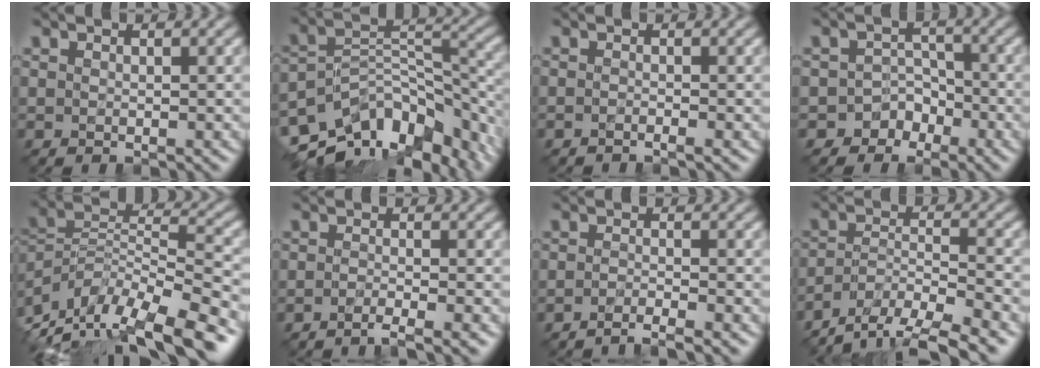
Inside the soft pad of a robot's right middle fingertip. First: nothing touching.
{"total": 12.9, "force": [-9.3, 6.3, 6.4], "torque": [-0.126, 0.009, -0.137]}
{"total": 1.0, "force": [-0.9, 0.0, 0.3], "torque": [-0.003, -0.007, -0.020]}
{"total": 3.3, "force": [-2.5, 2.2, 0.1], "torque": [0.019, 0.012, -0.040]}
{"total": 14.1, "force": [-10.6, 4.5, 8.1], "torque": [-0.152, 0.012, -0.169]}
{"total": 2.4, "force": [-1.8, 0.3, 1.6], "torque": [-0.016, -0.008, -0.042]}
{"total": 2.2, "force": [-1.9, 0.2, 1.1], "torque": [-0.010, -0.006, -0.045]}
{"total": 8.1, "force": [-7.2, 1.9, 3.2], "torque": [-0.047, -0.015, -0.120]}